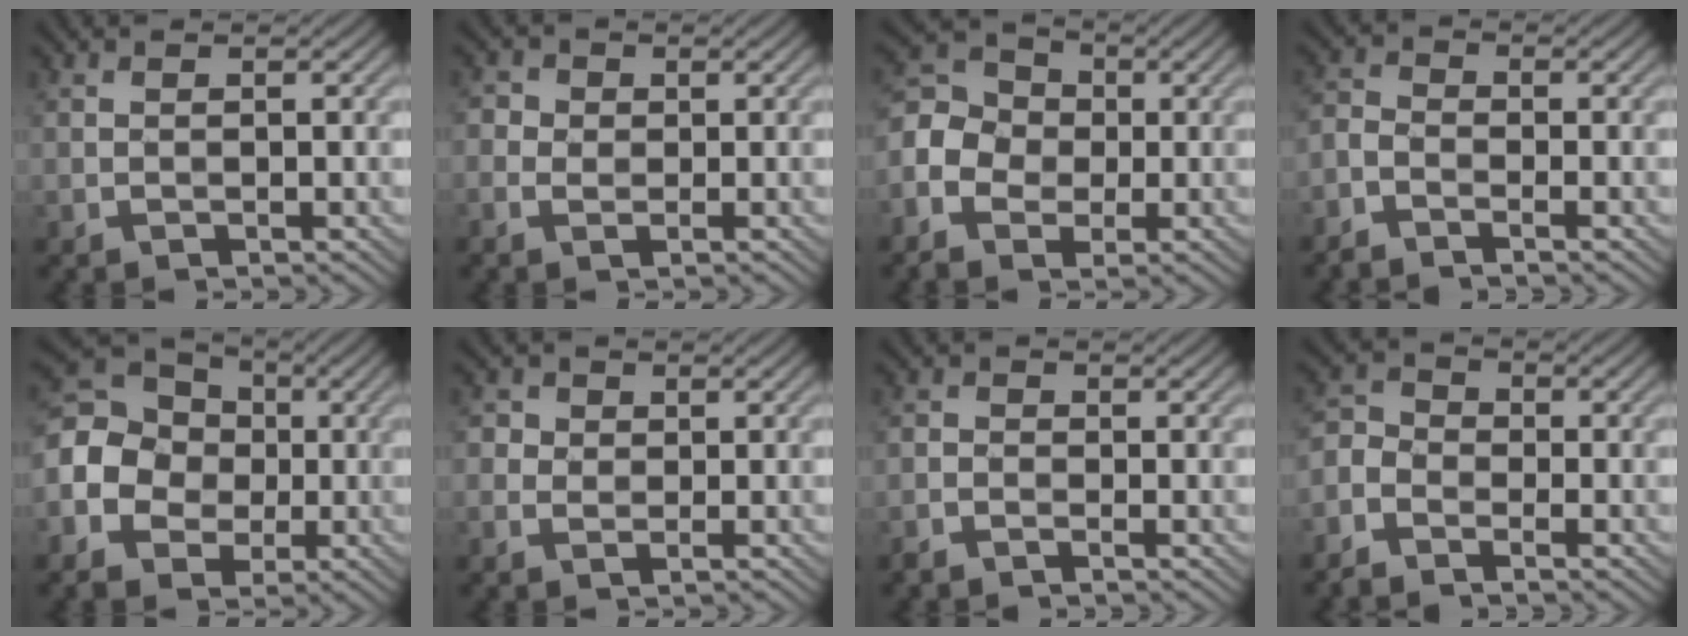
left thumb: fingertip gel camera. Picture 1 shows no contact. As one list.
[{"total": 2.5, "force": [0.1, 2.2, 1.2], "torque": [-0.040, 0.004, 0.002]}, {"total": 7.6, "force": [-1.6, 6.3, 4.0], "torque": [-0.117, 0.000, -0.039]}, {"total": 2.7, "force": [-2.1, 1.1, 1.3], "torque": [-0.043, 0.000, -0.056]}, {"total": 11.7, "force": [-1.9, 10.2, 5.3], "torque": [-0.164, -0.004, -0.061]}, {"total": 2.3, "force": [0.2, 2.1, 0.9], "torque": [-0.032, 0.005, 0.002]}, {"total": 1.4, "force": [-1.2, 0.7, 0.5], "torque": [-0.020, 0.002, -0.027]}, {"total": 3.9, "force": [-2.8, 2.2, 1.5], "torque": [-0.050, 0.003, -0.069]}]